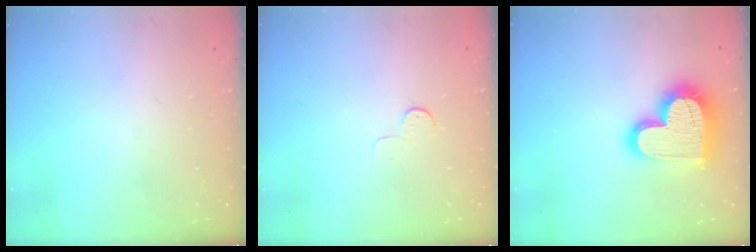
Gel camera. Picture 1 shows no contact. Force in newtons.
{"total": 3.0, "press": 3.0, "slide": 0.3}
{"total": 19.7, "press": 19.7, "slide": 1.7}